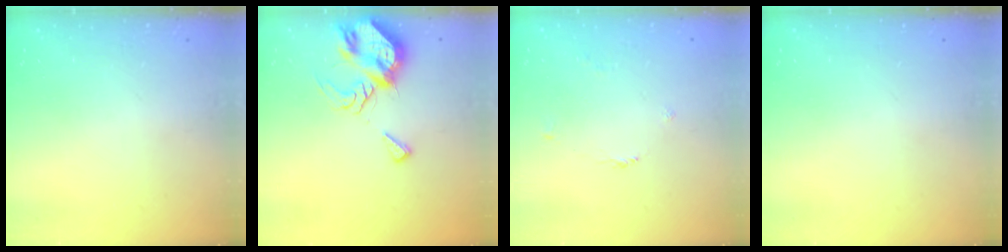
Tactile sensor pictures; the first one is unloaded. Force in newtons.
{"total": 9.6, "press": 9.5, "slide": 1.3}
{"total": 2.6, "press": 2.6, "slide": 0.4}
{"total": 0.0}